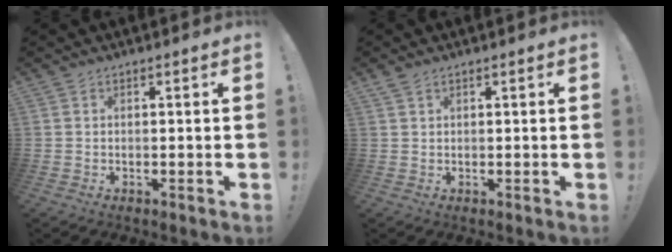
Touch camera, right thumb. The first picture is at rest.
{"total": 1.4, "force": [1.1, 0.7, 0.5], "torque": [-0.006, -0.002, 0.021]}